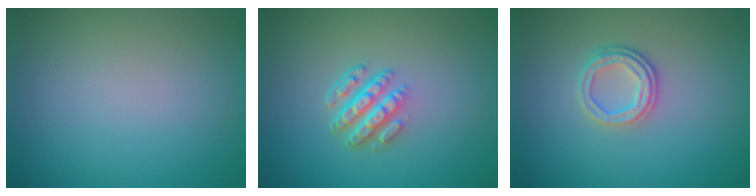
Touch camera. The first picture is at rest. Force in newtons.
{"total": 4.3, "press": 3.0, "slide": 3.1}
{"total": 2.6, "press": 2.3, "slide": 1.1}